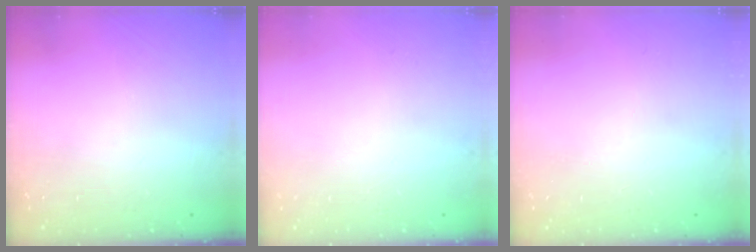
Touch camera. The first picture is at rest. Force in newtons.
{"total": 0.0}
{"total": 0.0}